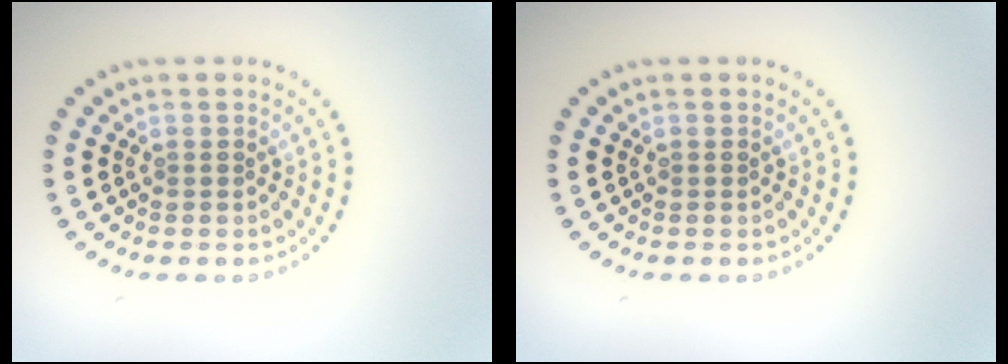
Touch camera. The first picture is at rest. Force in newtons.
{"total": 0.0}